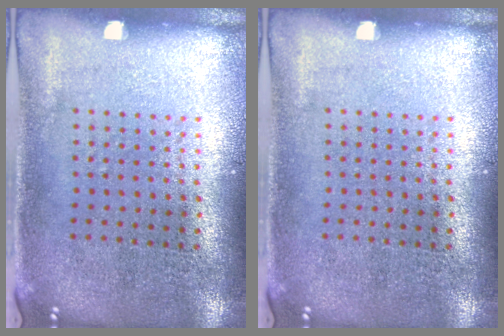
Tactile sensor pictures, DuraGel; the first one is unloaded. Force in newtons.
{"total": 0.0}